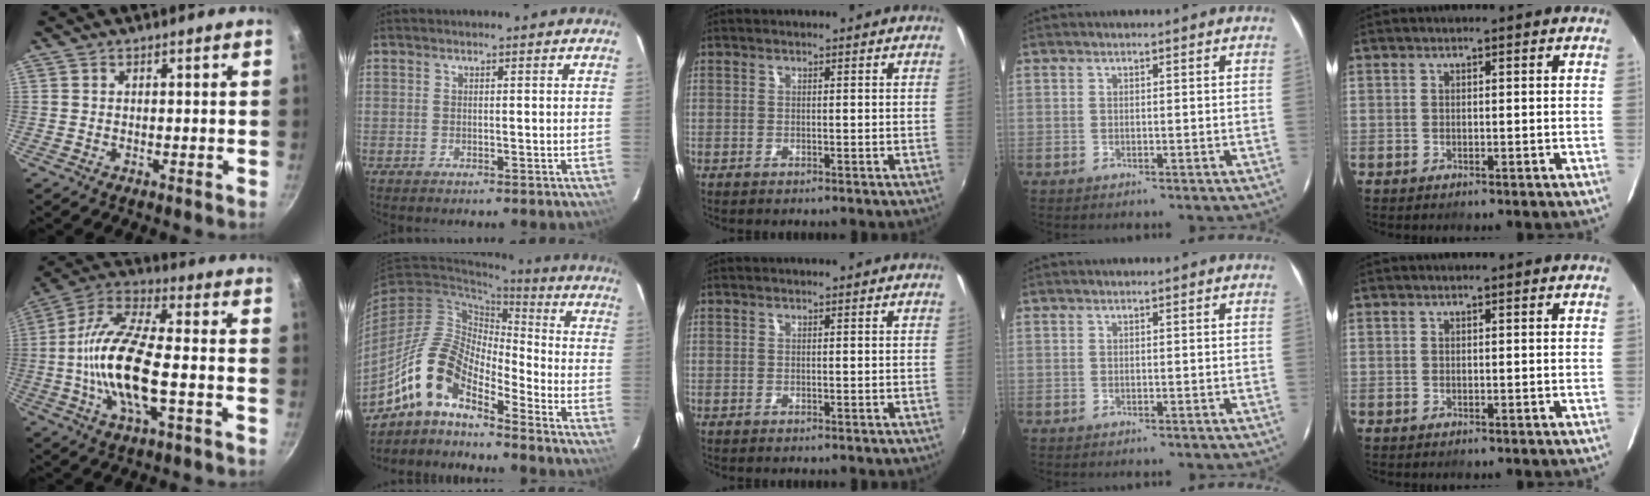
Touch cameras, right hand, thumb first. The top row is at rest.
{"thumb": {"total": 16.9, "force": [-3.0, 5.9, 15.6], "torque": [-0.305, 0.030, -0.075]}, "index": {"total": 12.1, "force": [-8.7, 4.1, 7.3], "torque": [-0.136, 0.015, -0.184]}}